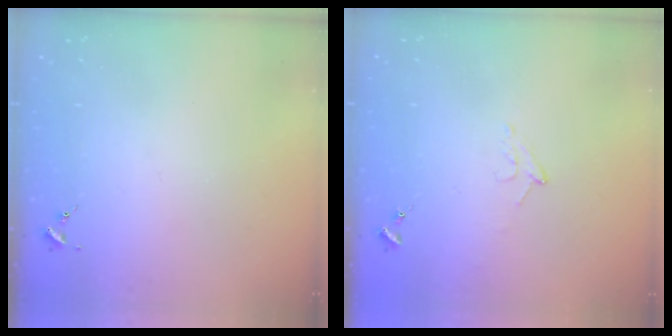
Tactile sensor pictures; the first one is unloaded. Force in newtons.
{"total": 7.1, "press": 7.0, "slide": 0.8}